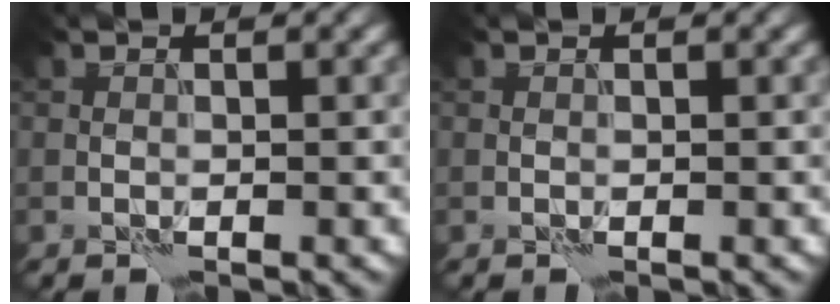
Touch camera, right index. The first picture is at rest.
{"total": 0.0}